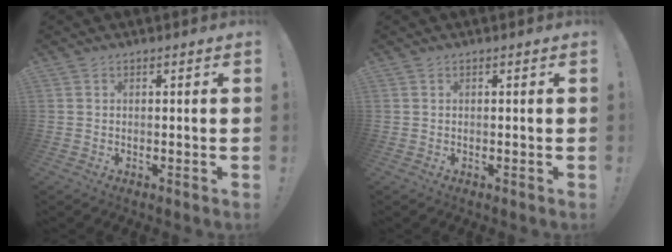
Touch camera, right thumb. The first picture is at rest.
{"total": 0.0}